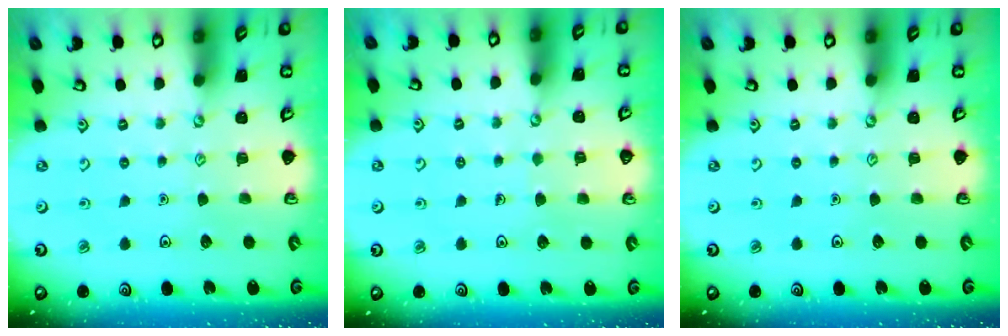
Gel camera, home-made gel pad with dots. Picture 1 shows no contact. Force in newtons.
{"total": 2.5, "press": 2.5, "slide": 0.2}
{"total": 0.0}